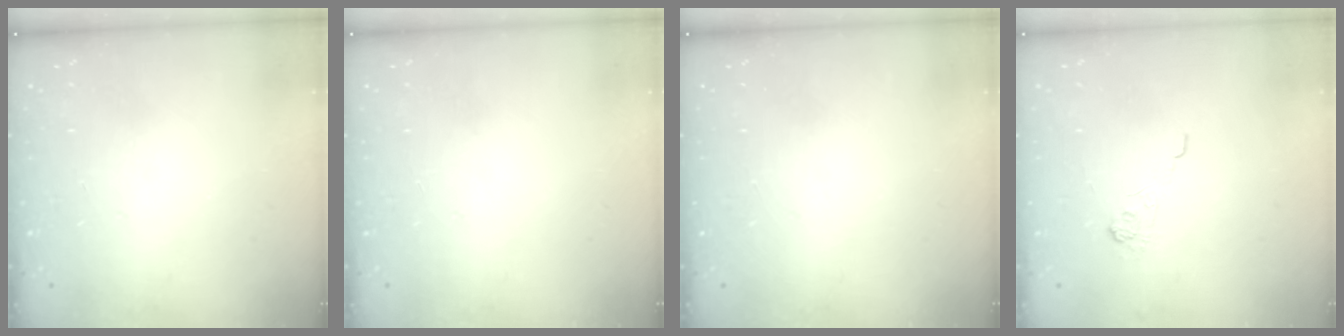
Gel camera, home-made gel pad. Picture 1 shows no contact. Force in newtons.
{"total": 0.0}
{"total": 0.0}
{"total": 2.5, "press": 2.1, "slide": 1.4}